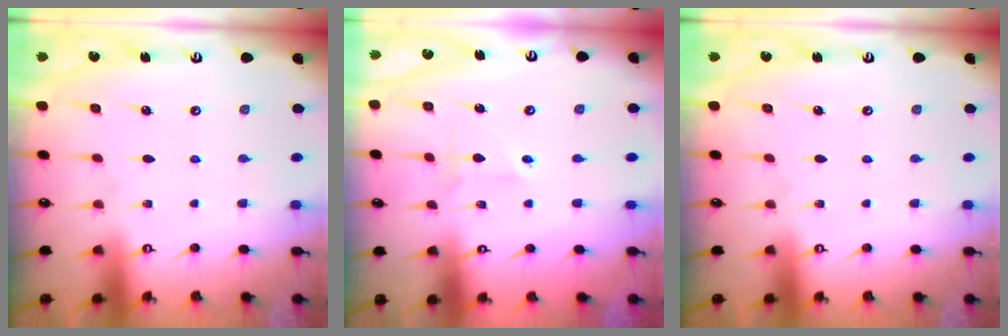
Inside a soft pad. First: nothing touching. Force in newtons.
{"total": 2.2, "press": 2.1, "slide": 0.6}
{"total": 0.0}